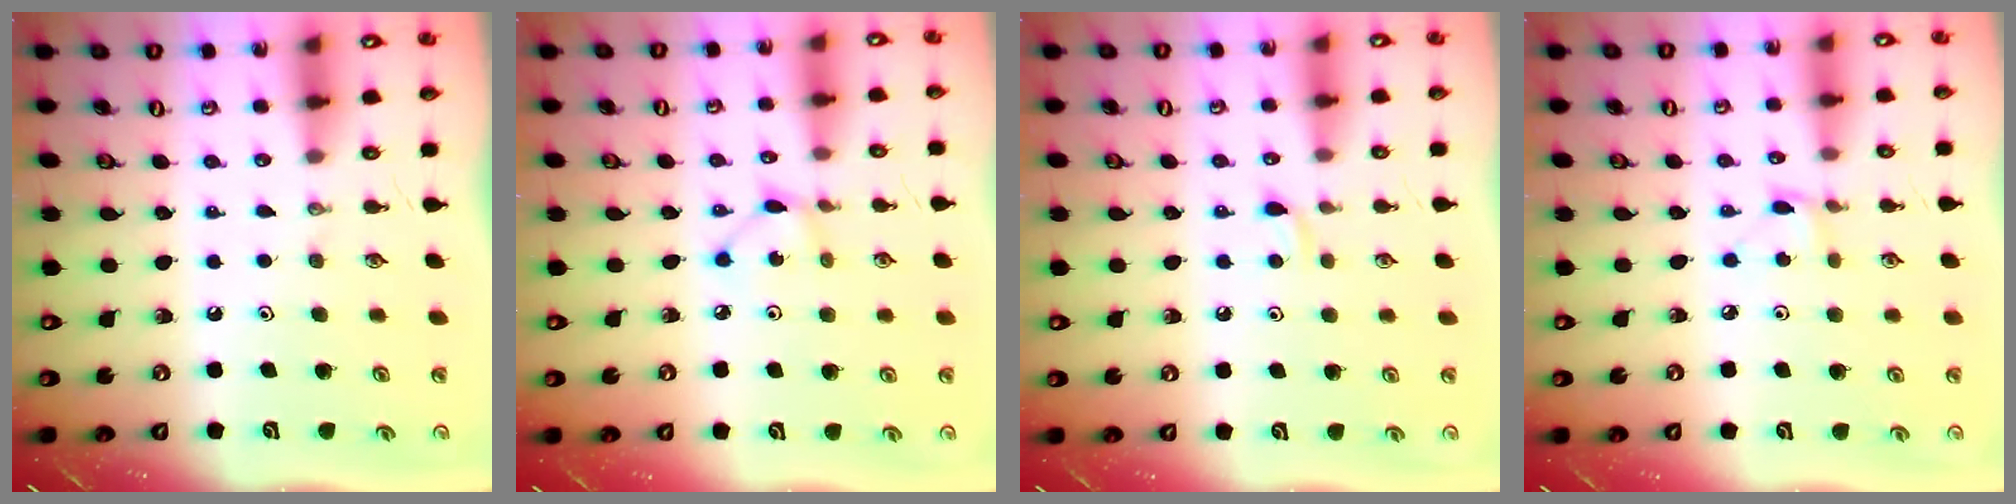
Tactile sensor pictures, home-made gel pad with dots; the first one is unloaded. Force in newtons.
{"total": 2.5, "press": 2.5, "slide": 0.1}
{"total": 4.4, "press": 4.3, "slide": 0.6}
{"total": 2.1, "press": 2.1, "slide": 0.3}